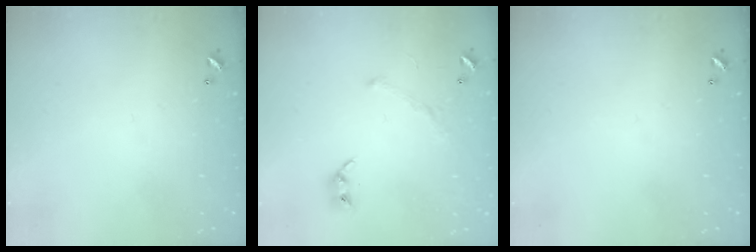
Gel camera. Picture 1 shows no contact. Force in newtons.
{"total": 3.6, "press": 3.5, "slide": 0.9}
{"total": 0.0}